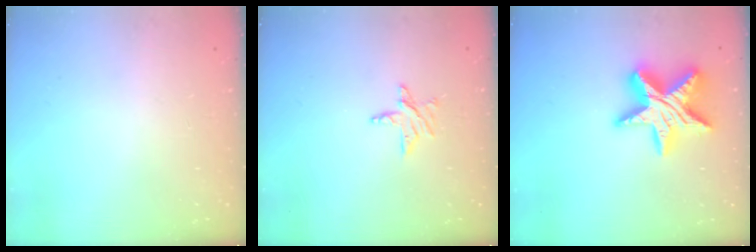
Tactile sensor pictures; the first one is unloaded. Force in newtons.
{"total": 5.6, "press": 5.5, "slide": 0.5}
{"total": 18.5, "press": 18.4, "slide": 1.2}